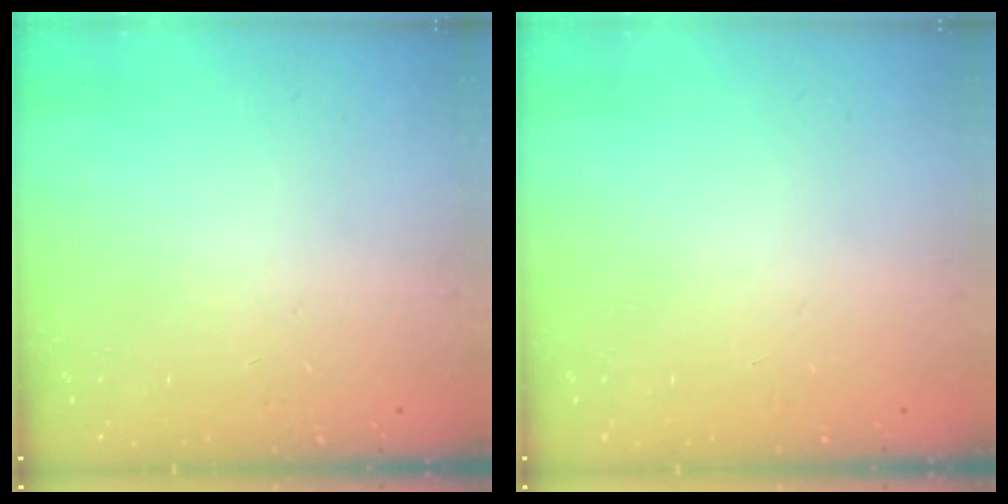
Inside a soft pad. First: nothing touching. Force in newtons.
{"total": 0.0}